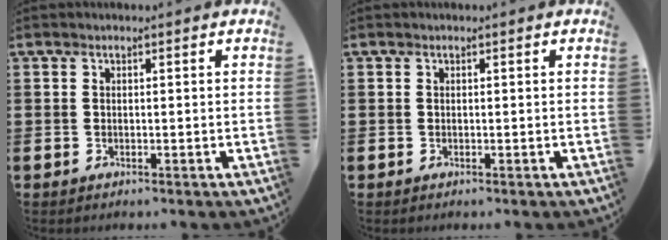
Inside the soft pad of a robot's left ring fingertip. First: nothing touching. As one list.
[{"total": 0.0}]